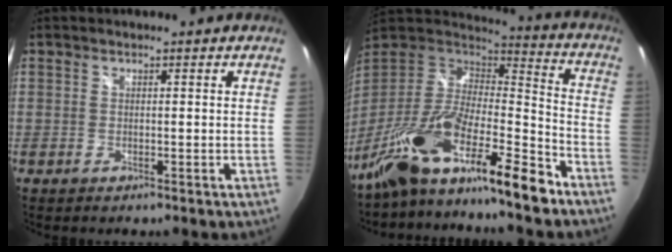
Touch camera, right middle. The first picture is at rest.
{"total": 21.6, "force": [-15.6, 4.2, 14.4], "torque": [-0.260, -0.035, -0.276]}